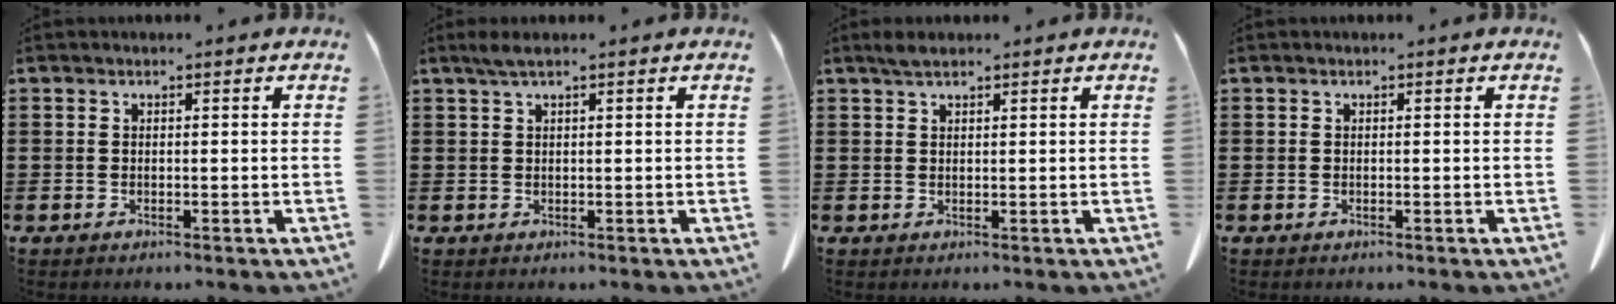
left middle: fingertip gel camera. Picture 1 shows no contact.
{"total": 1.5, "force": [0.9, 0.1, 1.2], "torque": [-0.026, 0.000, 0.017]}
{"total": 1.7, "force": [1.3, 0.4, 1.0], "torque": [-0.021, 0.002, 0.024]}
{"total": 0.0}